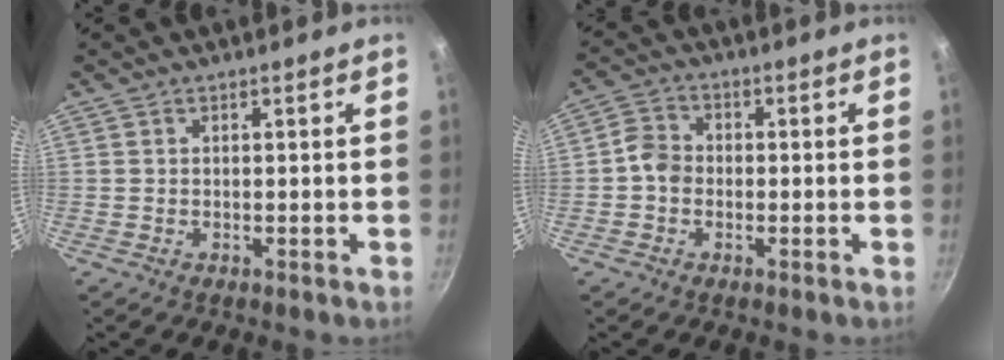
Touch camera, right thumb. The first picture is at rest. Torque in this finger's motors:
{"motor_torque": [0.74, 0.61, 0.65, -0.26, 0.05]}